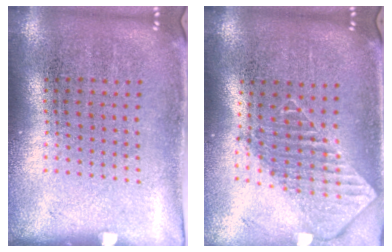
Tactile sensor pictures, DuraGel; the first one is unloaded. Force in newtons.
{"total": 2.0, "press": 1.5, "slide": 1.2}